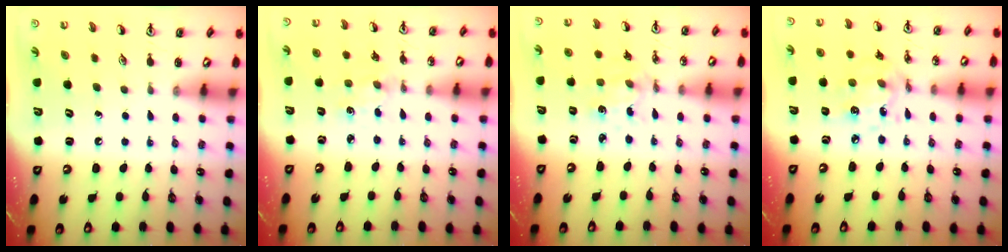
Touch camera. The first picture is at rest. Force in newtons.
{"total": 2.2, "press": 2.2, "slide": 0.2}
{"total": 2.1, "press": 2.1, "slide": 0.3}
{"total": 9.3, "press": 9.3, "slide": 0.6}